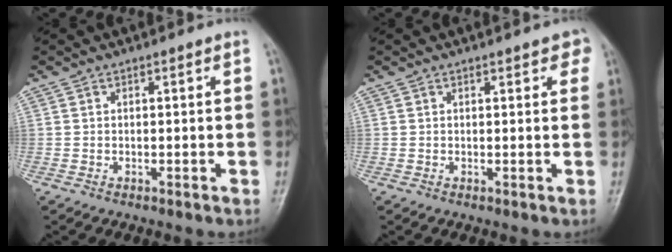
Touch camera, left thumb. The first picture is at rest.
{"total": 2.6, "force": [1.7, 1.3, 1.6], "torque": [0.003, -0.001, 0.017]}